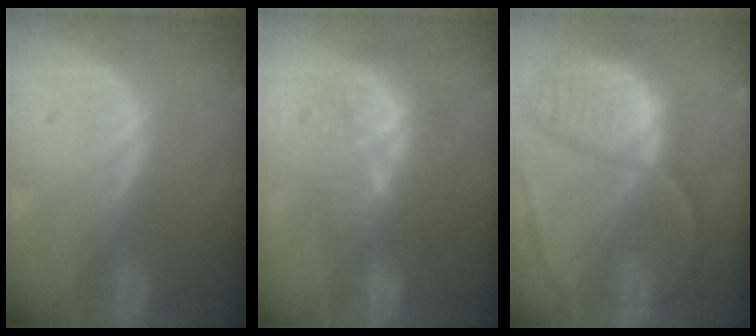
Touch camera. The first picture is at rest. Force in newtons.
{"total": 10.3, "press": 8.9, "slide": 5.1}
{"total": 11.0, "press": 9.2, "slide": 6.1}